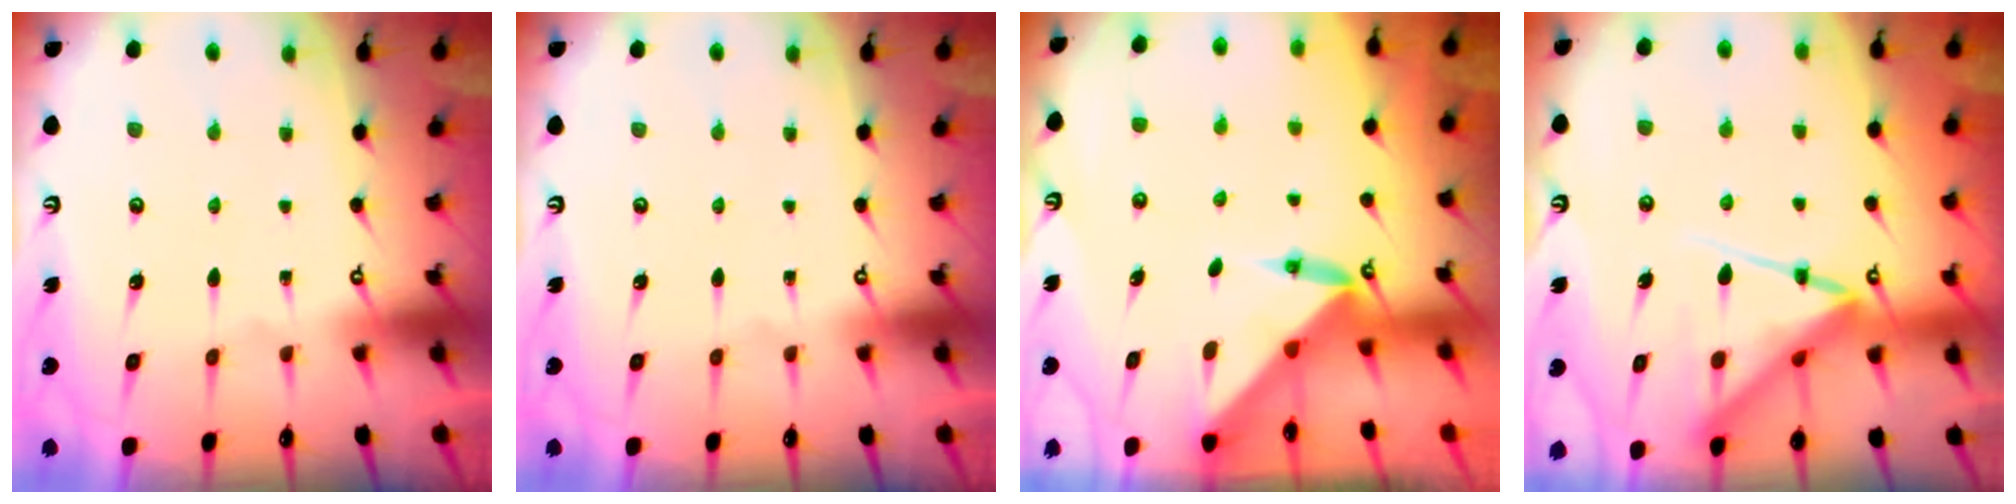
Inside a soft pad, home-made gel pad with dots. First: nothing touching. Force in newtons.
{"total": 0.0}
{"total": 3.9, "press": 3.9, "slide": 0.5}
{"total": 14.2, "press": 14.2, "slide": 1.5}